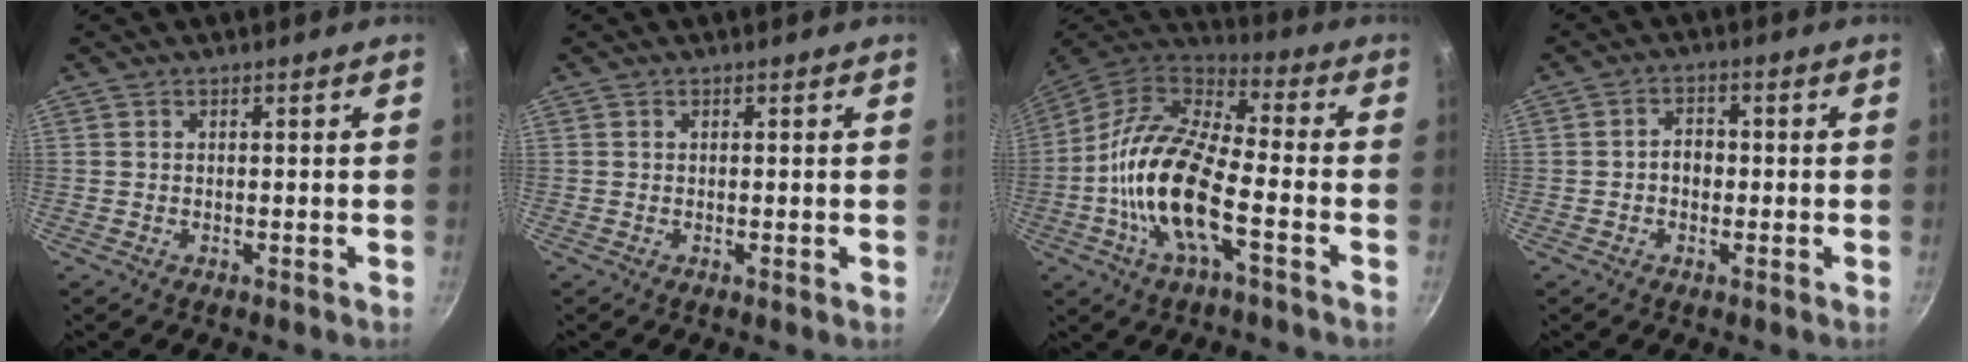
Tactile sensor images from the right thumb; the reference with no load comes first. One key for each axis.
{"total": 0.0}
{"total": 18.2, "fx": -4.8, "fy": 7.0, "fz": 16.0, "tx": -0.307, "ty": 0.037, "tz": -0.110}
{"total": 3.3, "fx": -0.5, "fy": 2.6, "fz": 2.0, "tx": -0.014, "ty": 0.012, "tz": -0.010}